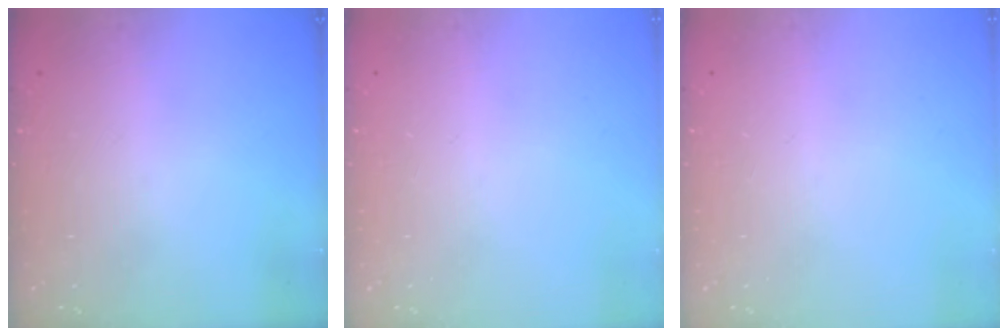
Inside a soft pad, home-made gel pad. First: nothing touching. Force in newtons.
{"total": 0.0}
{"total": 0.0}